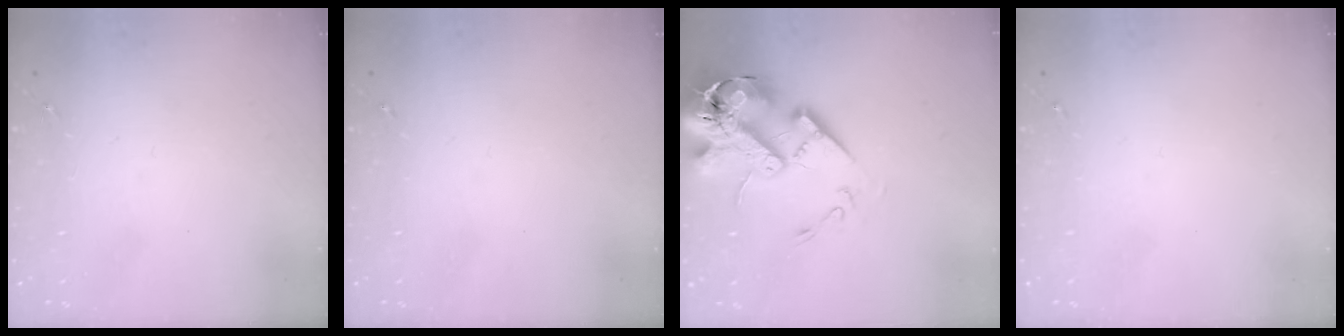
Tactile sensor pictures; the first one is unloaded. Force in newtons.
{"total": 0.0}
{"total": 20.8, "press": 20.5, "slide": 3.5}
{"total": 0.0}